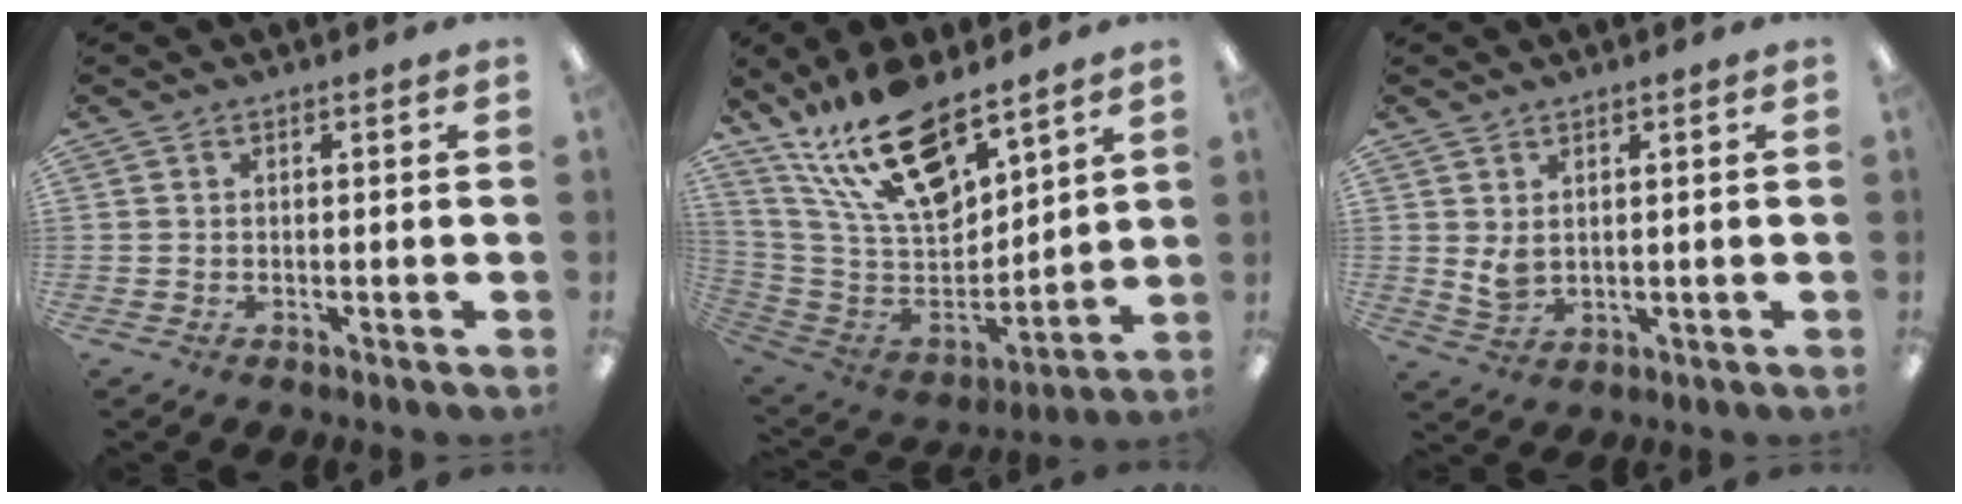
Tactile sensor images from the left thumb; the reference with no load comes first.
{"total": 22.4, "force": [15.9, 9.4, 12.8], "torque": [-0.230, -0.094, 0.284]}
{"total": 3.9, "force": [1.7, 2.3, 2.6], "torque": [-0.051, -0.008, 0.029]}